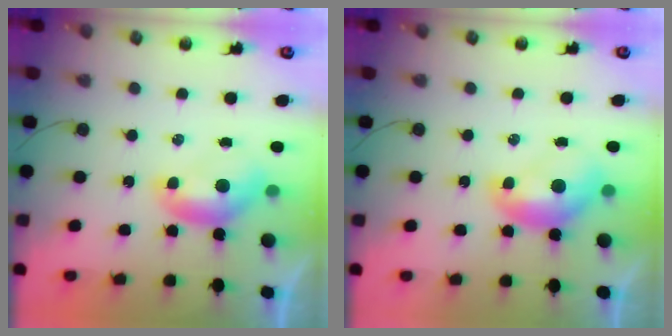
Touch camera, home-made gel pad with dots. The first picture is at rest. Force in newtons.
{"total": 1.8, "press": 1.8, "slide": 0.2}